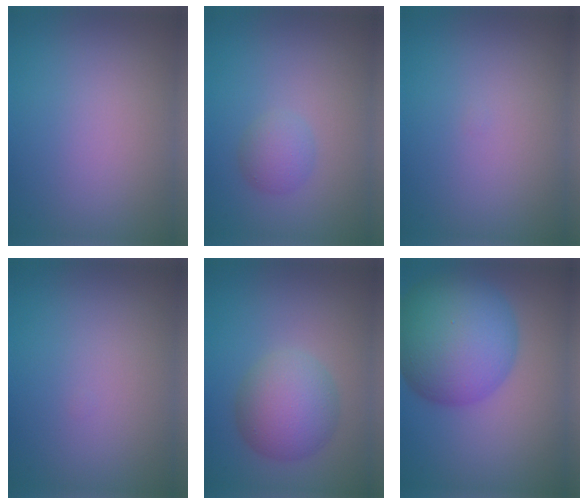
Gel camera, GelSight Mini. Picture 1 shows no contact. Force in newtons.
{"total": 1.8, "press": 1.8, "slide": 0.1}
{"total": 0.0}
{"total": 0.0}
{"total": 5.3, "press": 5.3, "slide": 0.2}
{"total": 11.6, "press": 11.6, "slide": 0.4}